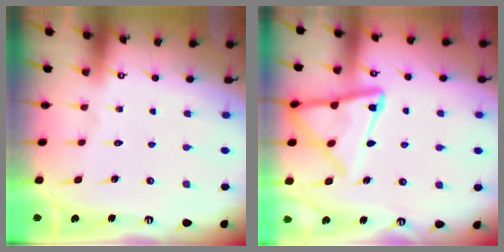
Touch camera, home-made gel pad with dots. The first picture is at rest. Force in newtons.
{"total": 15.9, "press": 15.9, "slide": 1.7}